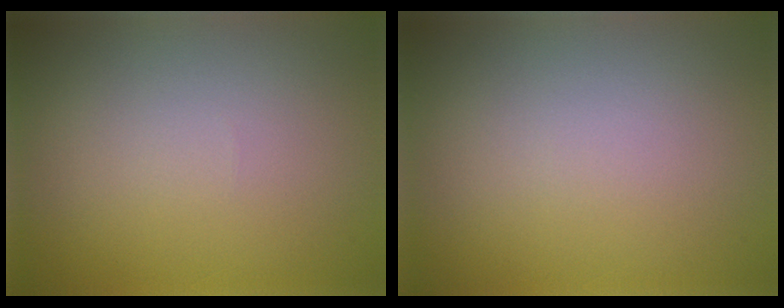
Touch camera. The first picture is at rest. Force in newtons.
{"total": 0.0}